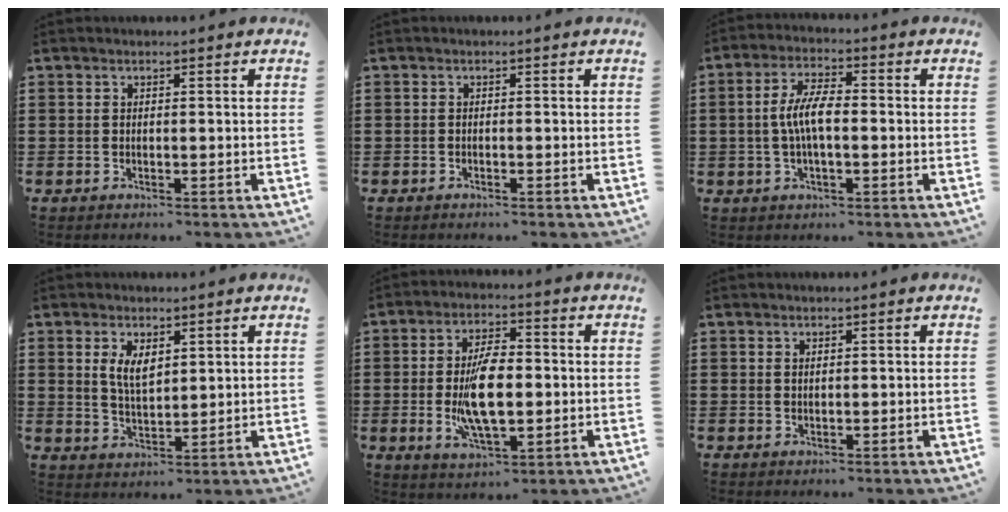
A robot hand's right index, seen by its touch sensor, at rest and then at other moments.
{"total": 0.5, "force": [-0.5, 0.0, 0.1], "torque": [-0.004, -0.002, -0.010]}
{"total": 6.4, "force": [-0.4, 2.3, 6.0], "torque": [-0.128, 0.000, -0.014]}
{"total": 4.3, "force": [1.7, 2.1, 3.3], "torque": [-0.062, 0.002, 0.029]}
{"total": 10.7, "force": [-1.0, 4.6, 9.6], "torque": [-0.190, -0.007, -0.021]}
{"total": 0.5, "force": [0.3, 0.3, 0.3], "torque": [-0.006, 0.002, 0.007]}